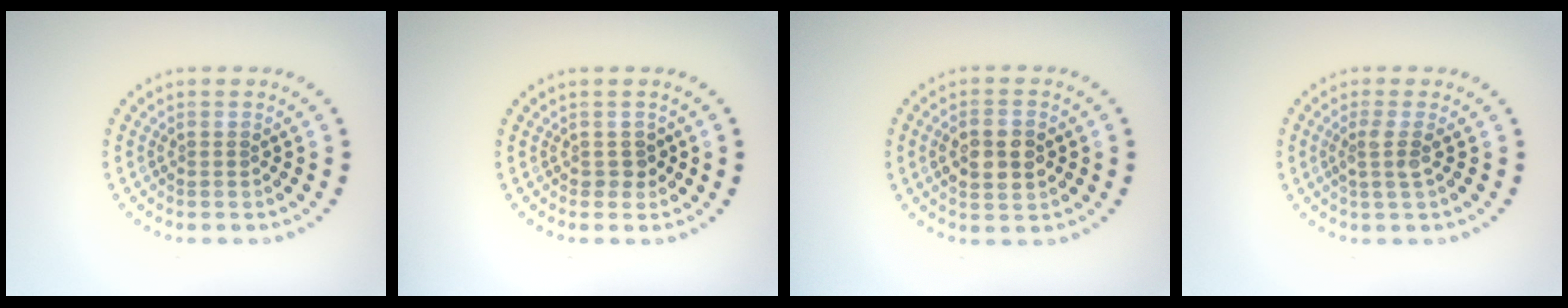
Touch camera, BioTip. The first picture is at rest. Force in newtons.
{"total": 1.2, "press": 1.0, "slide": 0.5}
{"total": 3.9, "press": 3.9, "slide": 0.3}
{"total": 1.8, "press": 1.3, "slide": 1.2}